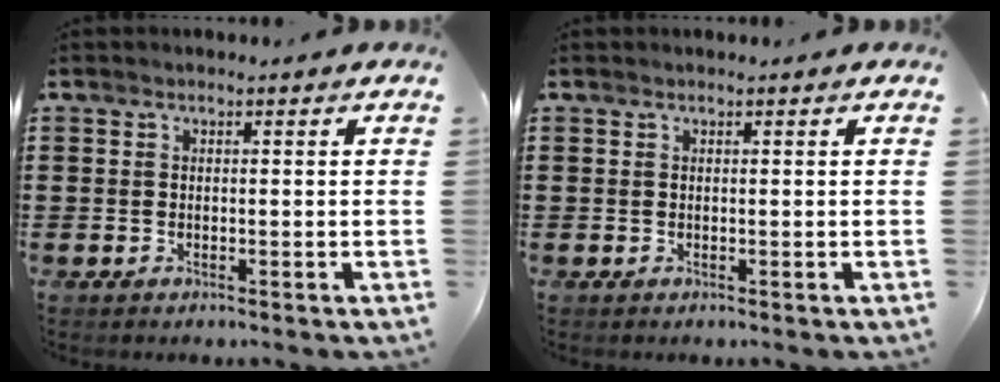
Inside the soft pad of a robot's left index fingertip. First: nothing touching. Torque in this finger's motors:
{"motor_torque": [-1.07, 1.07, -0.17, -0.01]}